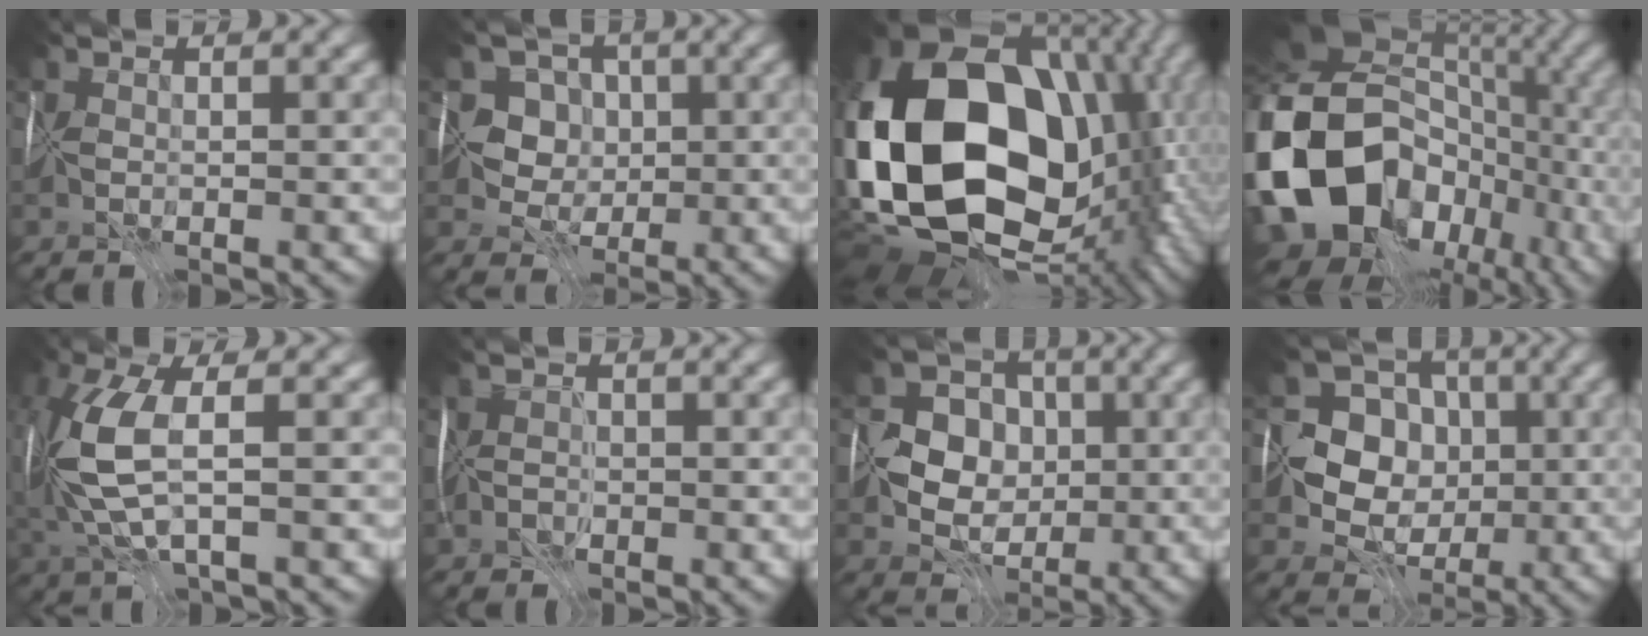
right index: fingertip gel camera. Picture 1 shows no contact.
{"total": 4.9, "force": [1.6, 4.3, 1.8], "torque": [-0.008, 0.017, 0.004]}
{"total": 20.7, "force": [0.6, 15.8, 13.4], "torque": [-0.300, -0.046, 0.059]}
{"total": 16.8, "force": [-4.0, 13.2, 9.7], "torque": [-0.216, 0.004, -0.074]}
{"total": 6.9, "force": [0.5, 2.6, 6.4], "torque": [-0.167, 0.010, 0.010]}
{"total": 1.5, "force": [-0.2, 1.4, 0.6], "torque": [-0.006, 0.003, -0.006]}
{"total": 5.3, "force": [0.0, 4.7, 2.4], "torque": [-0.029, 0.006, -0.009]}
{"total": 7.6, "force": [0.0, 6.9, 3.1], "torque": [-0.033, 0.001, -0.021]}